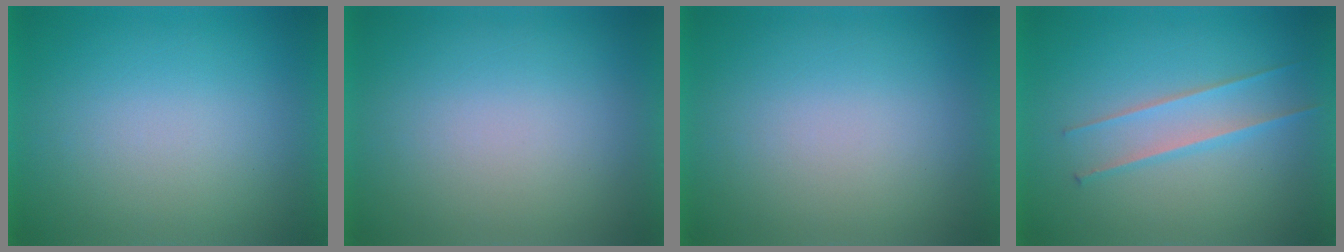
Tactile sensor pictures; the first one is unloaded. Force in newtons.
{"total": 0.0}
{"total": 0.0}
{"total": 2.0}